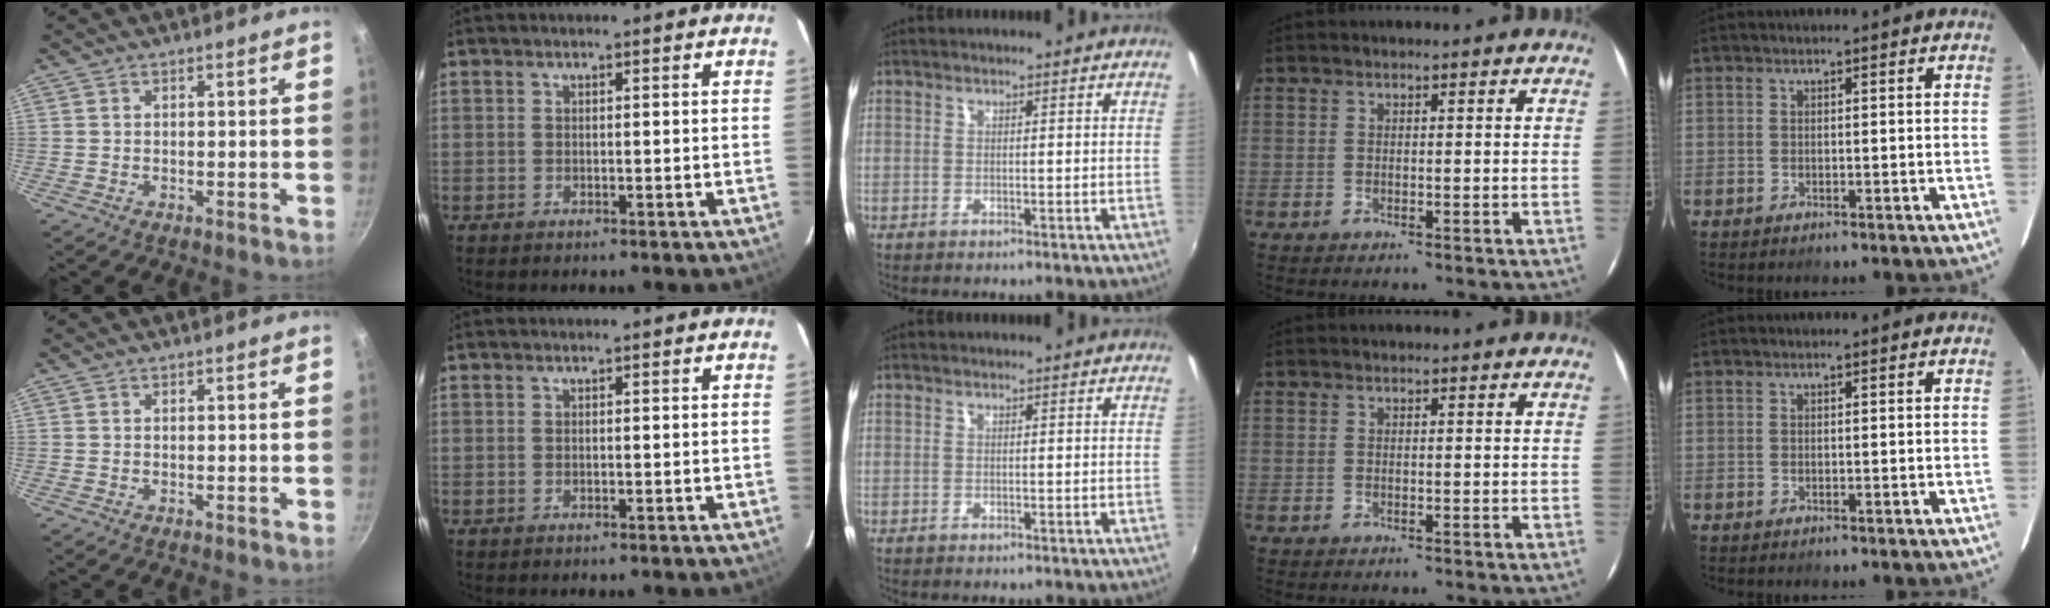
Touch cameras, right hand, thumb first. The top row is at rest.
{}